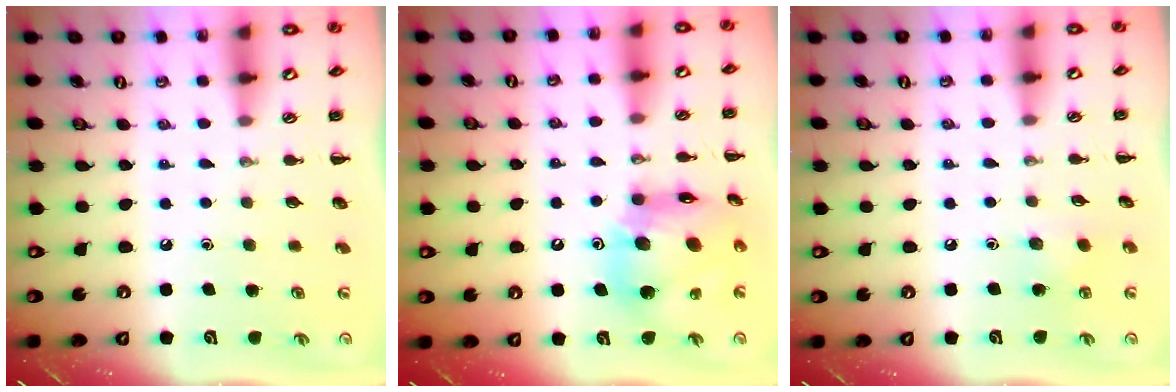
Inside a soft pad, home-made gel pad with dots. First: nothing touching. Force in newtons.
{"total": 16.8, "press": 16.5, "slide": 2.9}
{"total": 6.0, "press": 5.9, "slide": 1.5}